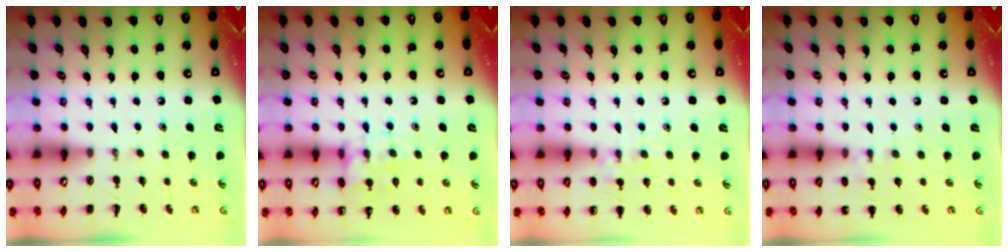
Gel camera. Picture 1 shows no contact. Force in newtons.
{"total": 13.3, "press": 13.2, "slide": 1.8}
{"total": 8.4, "press": 8.2, "slide": 1.6}
{"total": 6.8, "press": 6.5, "slide": 2.0}